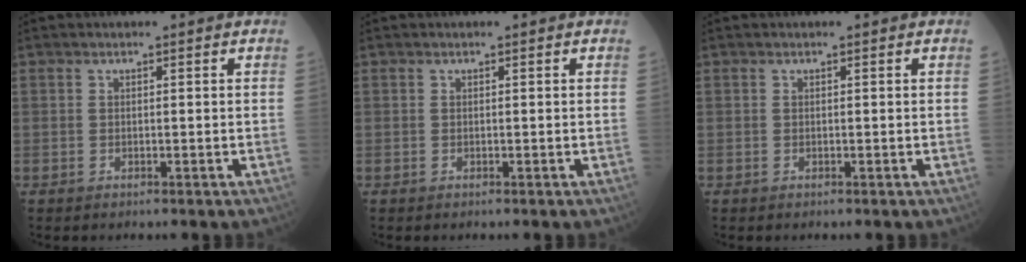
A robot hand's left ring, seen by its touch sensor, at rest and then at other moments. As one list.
[{"total": 0.0}, {"total": 0.0}]